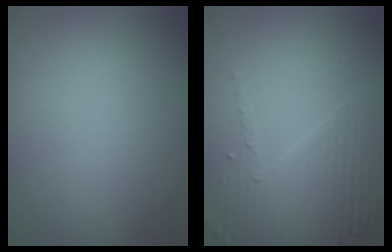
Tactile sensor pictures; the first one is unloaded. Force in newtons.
{"total": 4.4, "press": 3.1, "slide": 3.2}